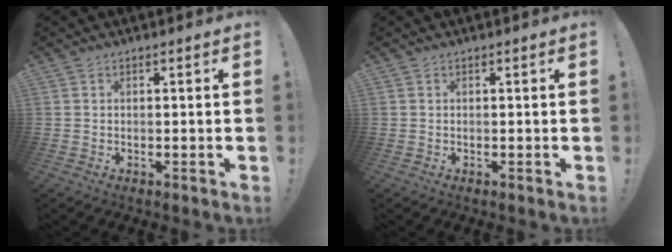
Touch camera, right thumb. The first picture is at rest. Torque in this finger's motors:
{"motor_torque": [-0.01, 0.01, 0.01, 0.00, 0.06]}